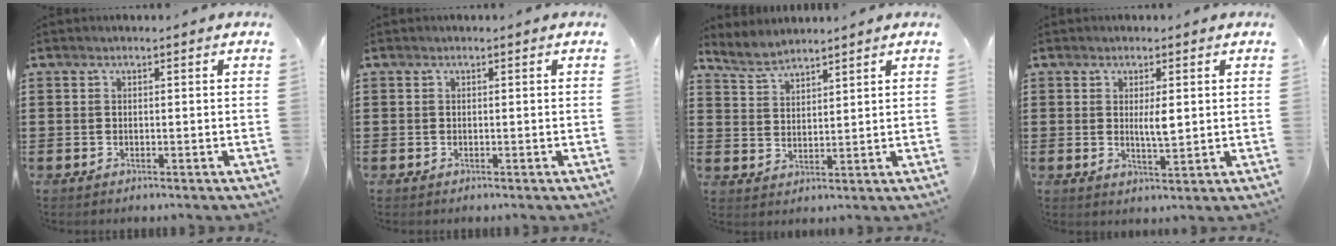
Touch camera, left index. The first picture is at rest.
{"total": 0.0}
{"total": 3.7, "force": [3.6, 0.6, 0.6], "torque": [-0.023, -0.008, 0.066]}
{"total": 3.4, "force": [0.7, 0.8, 3.2], "torque": [-0.055, -0.001, 0.009]}